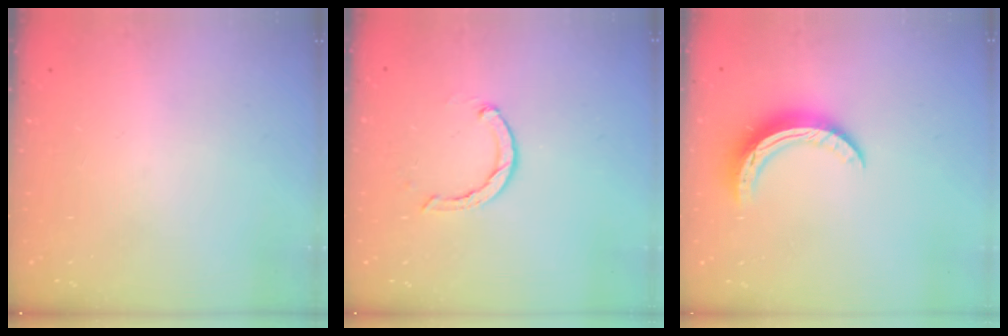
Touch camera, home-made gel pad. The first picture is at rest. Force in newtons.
{"total": 2.4, "press": 2.4, "slide": 0.1}
{"total": 9.9, "press": 9.9, "slide": 0.5}